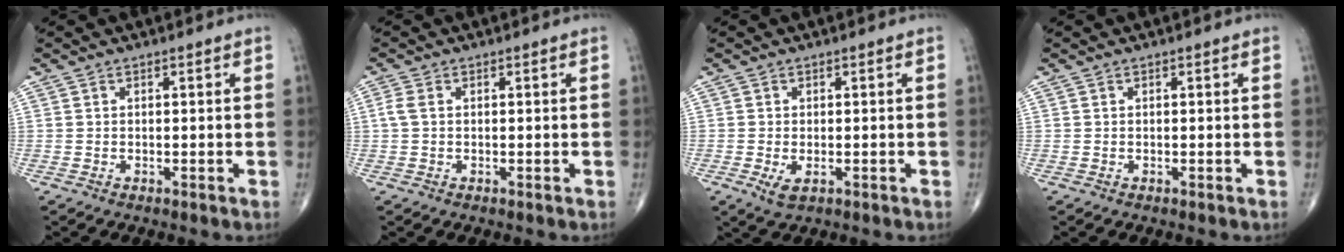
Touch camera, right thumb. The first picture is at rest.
{"total": 1.9, "force": [0.2, 1.2, 1.5], "torque": [-0.043, 0.004, 0.003]}
{"total": 2.5, "force": [-0.8, 1.2, 2.1], "torque": [-0.039, -0.007, -0.010]}
{"total": 0.0}